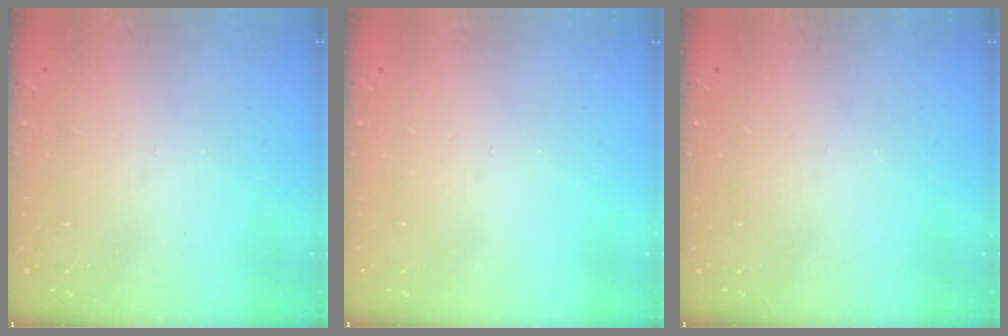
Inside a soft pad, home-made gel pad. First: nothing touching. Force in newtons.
{"total": 0.0}
{"total": 0.0}